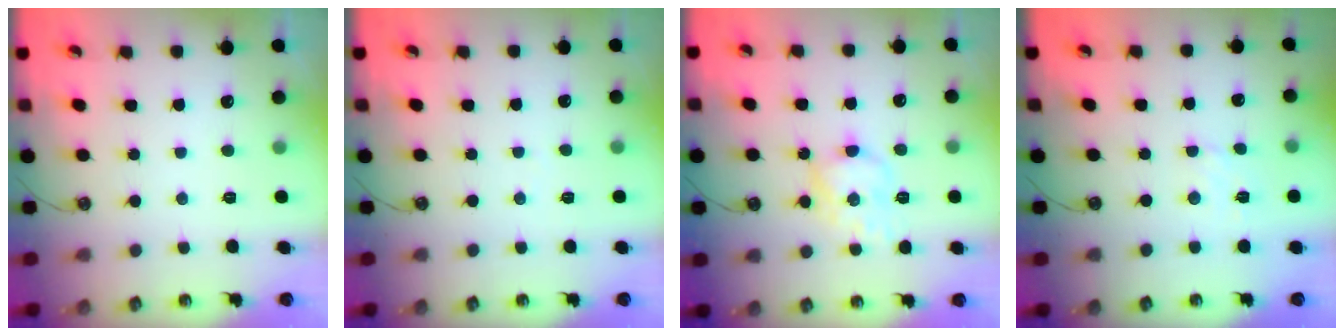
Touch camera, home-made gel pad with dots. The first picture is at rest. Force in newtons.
{"total": 2.6, "press": 2.6, "slide": 0.4}
{"total": 8.8, "press": 8.8, "slide": 0.6}
{"total": 3.5, "press": 3.5, "slide": 0.5}